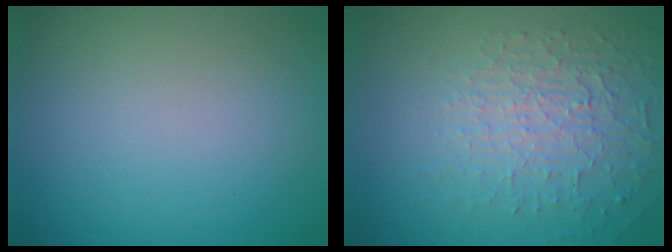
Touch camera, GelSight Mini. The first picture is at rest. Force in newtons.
{"total": 5.3, "press": 3.4, "slide": 4.1}